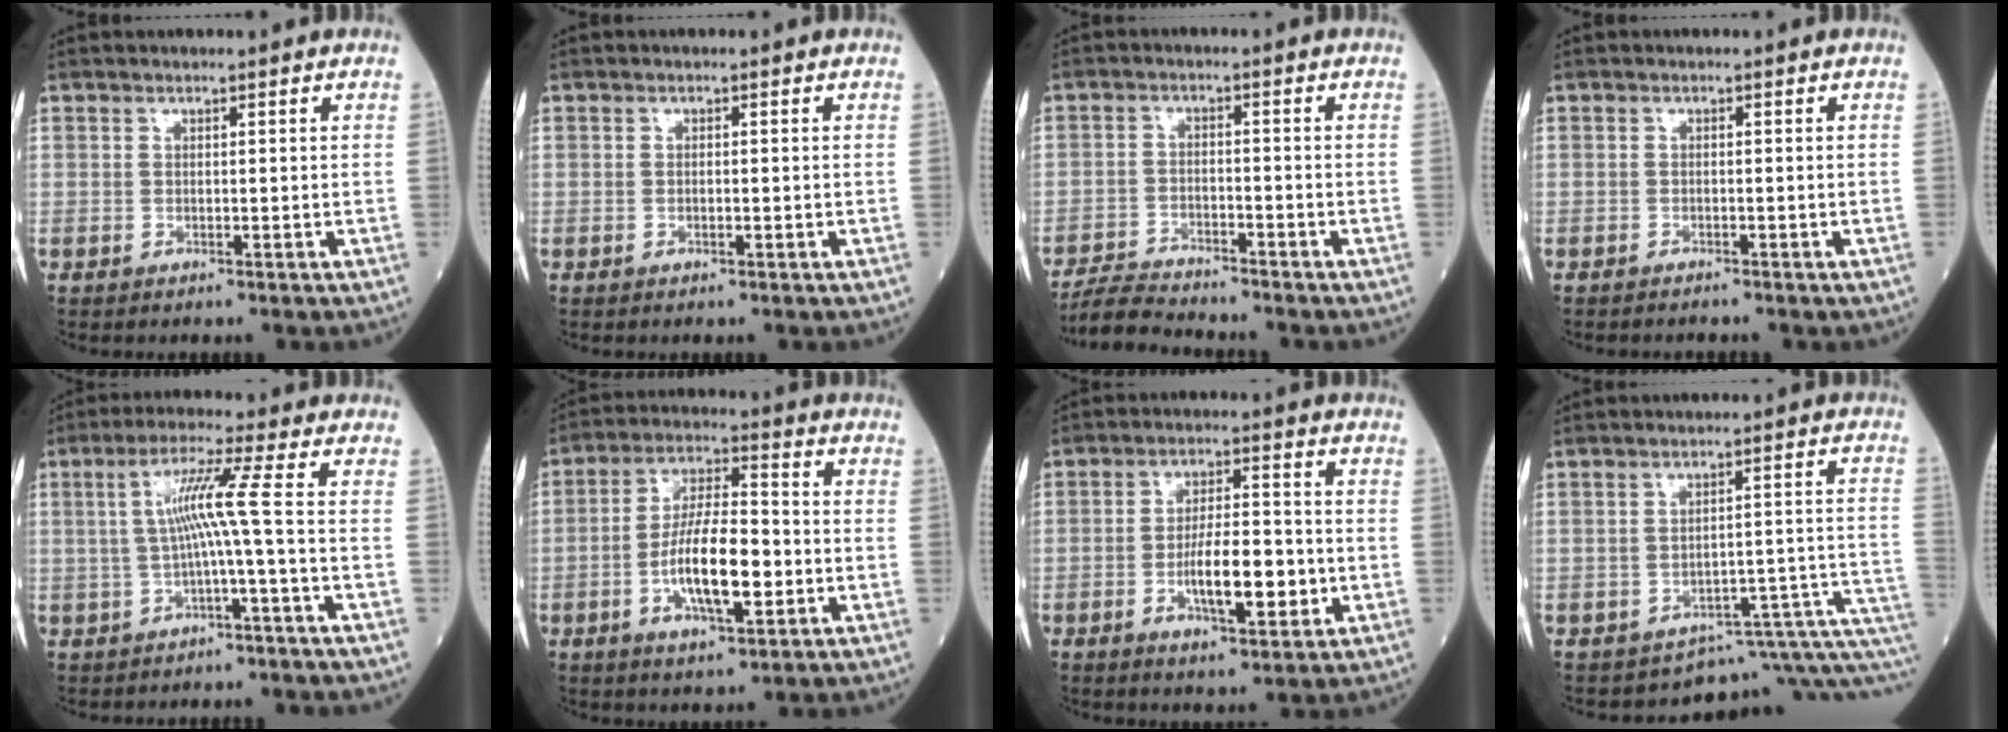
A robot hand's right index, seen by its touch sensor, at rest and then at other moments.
{"total": 1.1, "force": [-0.2, 0.6, 0.9], "torque": [-0.028, -0.001, -0.003]}
{"total": 7.8, "force": [-7.5, 0.6, 1.9], "torque": [-0.045, -0.011, -0.132]}
{"total": 2.4, "force": [-2.0, 1.0, 0.8], "torque": [-0.023, -0.005, -0.024]}
{"total": 7.1, "force": [-0.8, -1.0, 7.0], "torque": [-0.139, 0.015, -0.008]}
{"total": 12.6, "force": [-3.0, 3.8, 11.6], "torque": [-0.225, 0.007, -0.050]}
{"total": 10.2, "force": [-2.6, 3.2, 9.4], "torque": [-0.168, 0.005, -0.040]}
{"total": 10.4, "force": [-8.3, 1.6, 6.0], "torque": [-0.064, 0.075, -0.099]}